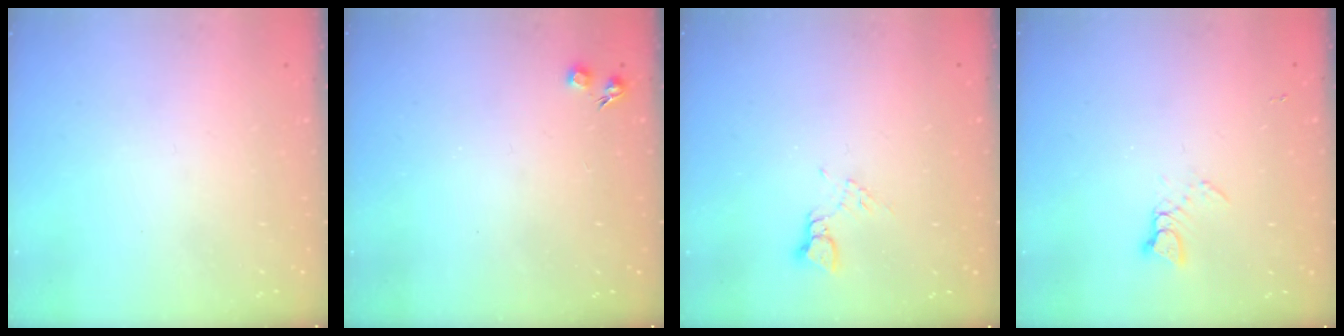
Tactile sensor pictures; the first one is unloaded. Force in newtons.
{"total": 4.6, "press": 4.5, "slide": 0.7}
{"total": 3.0, "press": 2.9, "slide": 0.4}
{"total": 2.6, "press": 2.6, "slide": 0.3}